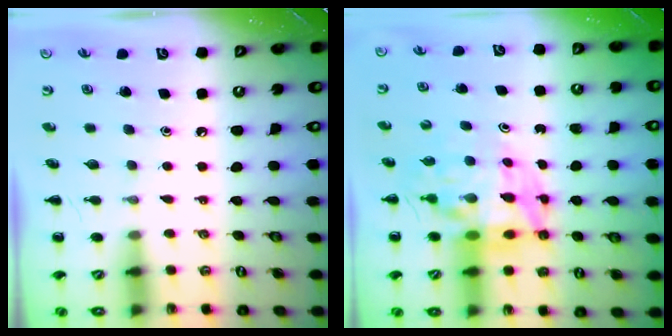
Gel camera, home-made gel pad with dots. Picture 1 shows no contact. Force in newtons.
{"total": 11.0, "press": 10.5, "slide": 3.2}